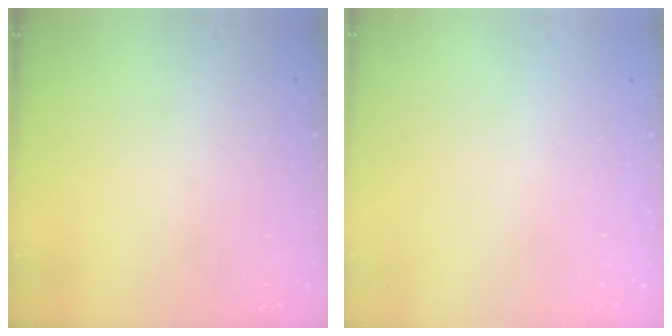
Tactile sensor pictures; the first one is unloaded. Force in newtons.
{"total": 1.7, "press": 1.7, "slide": 0.1}